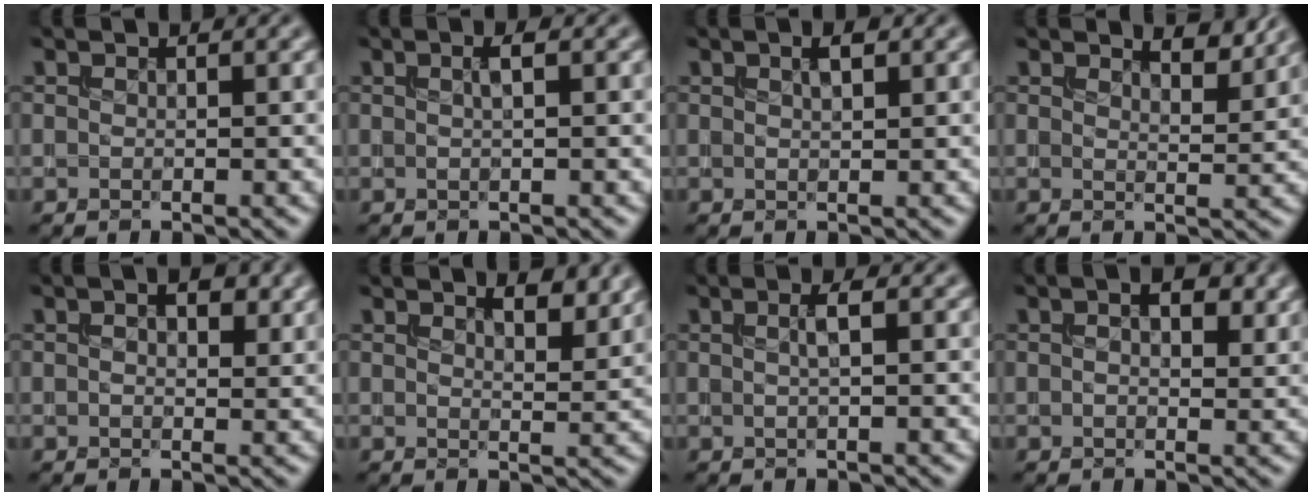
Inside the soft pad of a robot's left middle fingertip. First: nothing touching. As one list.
[{"total": 1.0, "force": [0.2, 0.1, 1.0], "torque": [-0.019, 0.005, 0.002]}, {"total": 1.3, "force": [0.6, 0.3, 1.1], "torque": [-0.019, 0.005, 0.012]}, {"total": 2.8, "force": [2.5, 0.4, 1.1], "torque": [-0.019, -0.004, 0.031]}, {"total": 2.8, "force": [0.9, 1.5, 2.2], "torque": [-0.033, 0.003, 0.015]}, {"total": 2.8, "force": [2.2, 0.8, 1.6], "torque": [-0.027, -0.004, 0.032]}, {"total": 1.4, "force": [0.1, 0.1, 1.4], "torque": [-0.026, 0.006, 0.000]}, {"total": 3.5, "force": [1.2, 1.8, 2.7], "torque": [-0.034, -0.003, 0.019]}]